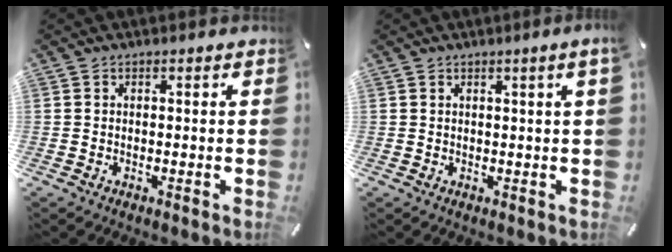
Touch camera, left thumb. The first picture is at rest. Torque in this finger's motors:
{"motor_torque": [0.02, -0.16, -0.05, -0.04, 0.06]}